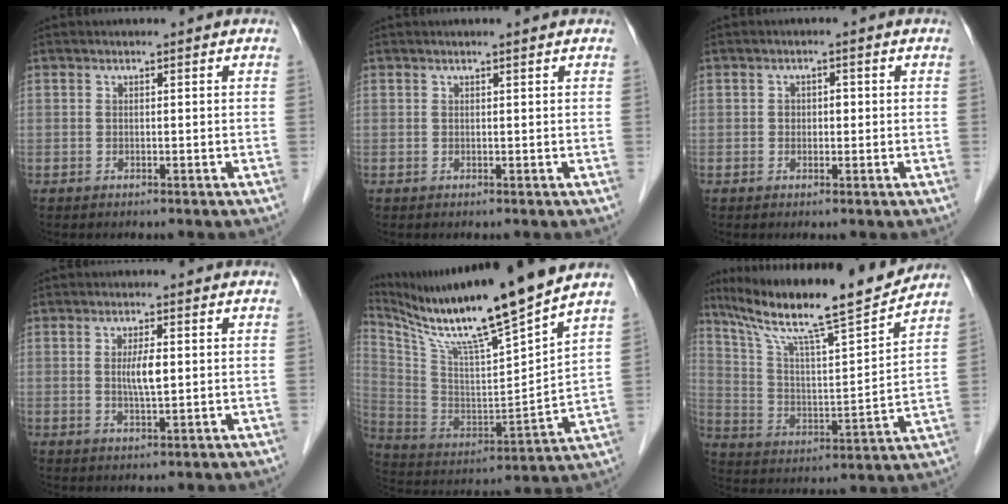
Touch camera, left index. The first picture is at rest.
{"total": 1.1, "force": [0.9, -0.2, 0.6], "torque": [-0.012, 0.007, 0.017]}
{"total": 1.6, "force": [0.1, 1.1, 1.2], "torque": [-0.016, 0.007, 0.000]}
{"total": 3.4, "force": [0.3, 0.5, 3.4], "torque": [-0.062, -0.003, 0.007]}
{"total": 20.0, "force": [16.1, -0.6, 11.9], "torque": [-0.214, -0.018, 0.282]}
{"total": 19.7, "force": [16.8, 0.3, 10.3], "torque": [-0.179, 0.000, 0.280]}